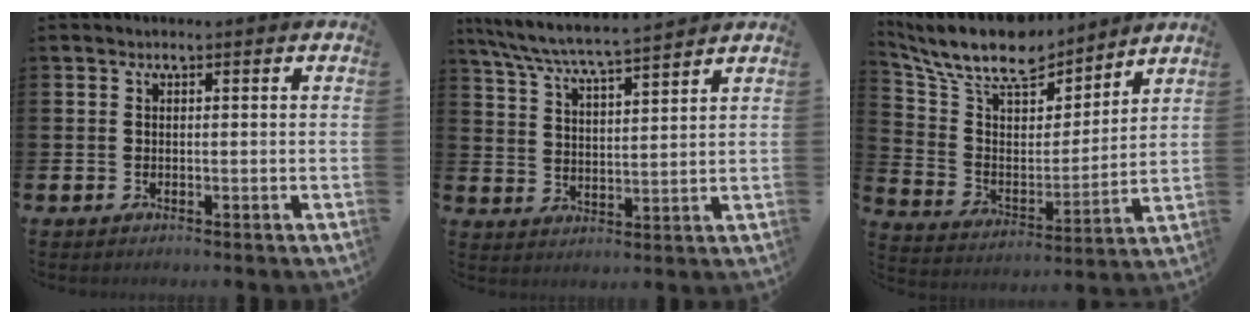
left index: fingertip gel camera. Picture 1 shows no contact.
{"total": 6.8, "force": [6.5, 0.0, 1.9], "torque": [-0.061, -0.041, 0.114]}
{"total": 11.3, "force": [10.1, 3.7, 3.6], "torque": [-0.107, -0.071, 0.174]}